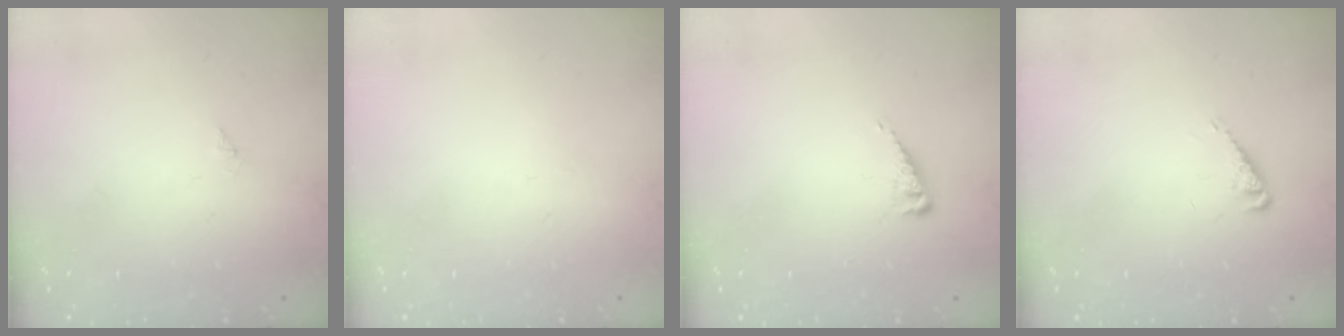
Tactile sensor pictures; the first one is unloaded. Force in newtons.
{"total": 0.0}
{"total": 2.9, "press": 2.9, "slide": 0.4}
{"total": 1.7, "press": 1.7, "slide": 0.4}